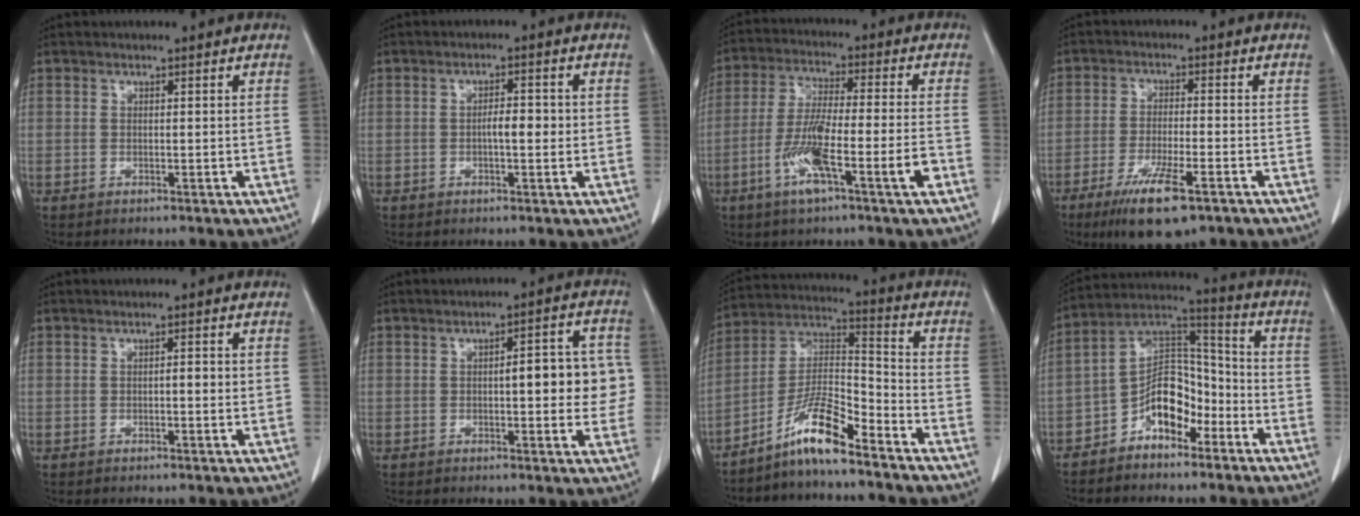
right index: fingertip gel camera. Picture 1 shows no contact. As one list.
[{"total": 3.3, "force": [-0.2, 0.9, 3.2], "torque": [-0.053, 0.006, -0.004]}, {"total": 11.1, "force": [-4.8, 0.4, 10.0], "torque": [-0.189, -0.002, -0.088]}, {"total": 9.8, "force": [-5.8, 1.7, 7.7], "torque": [-0.140, -0.022, -0.095]}, {"total": 1.6, "force": [0.0, 0.4, 1.5], "torque": [-0.023, 0.002, -0.001]}, {"total": 8.7, "force": [0.1, 2.7, 8.3], "torque": [-0.098, 0.024, 0.000]}, {"total": 10.0, "force": [-7.5, 1.2, 6.6], "torque": [-0.133, 0.014, -0.142]}, {"total": 10.0, "force": [-5.2, 5.5, 6.5], "torque": [-0.118, 0.035, -0.094]}]